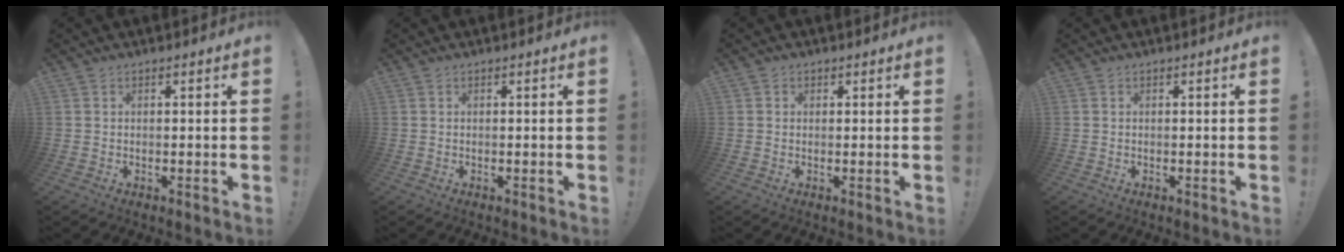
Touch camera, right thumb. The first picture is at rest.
{"total": 0.0}
{"total": 1.0, "force": [0.2, 0.9, 0.2], "torque": [0.001, 0.000, 0.003]}
{"total": 0.0}